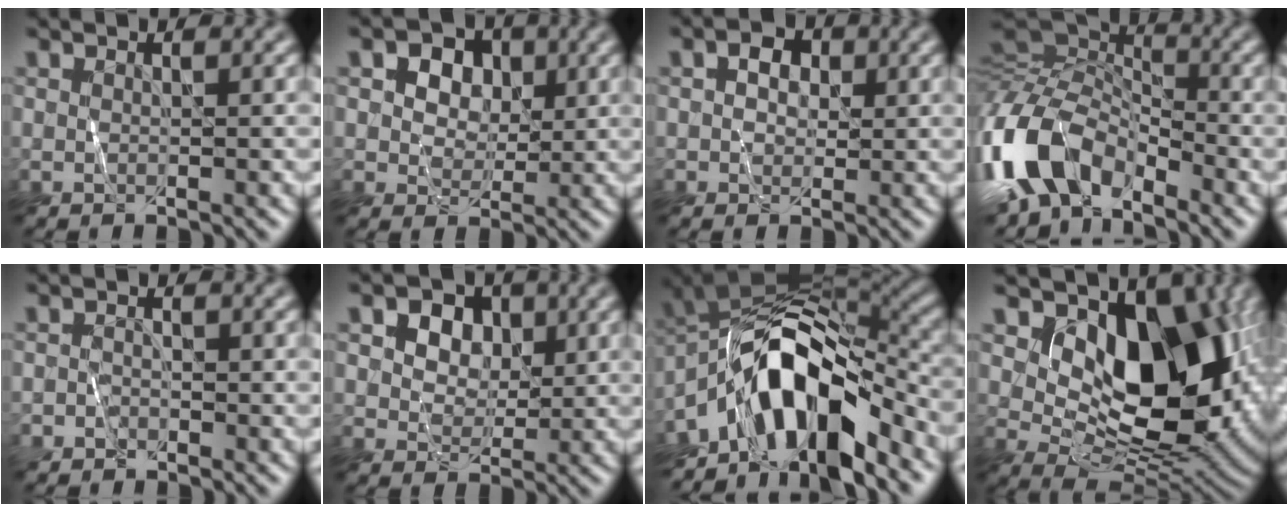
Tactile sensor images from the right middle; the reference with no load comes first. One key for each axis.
{"total": 5.7, "fx": 2.6, "fy": 4.1, "fz": 3.1, "tx": -0.043, "ty": 0.026, "tz": 0.017}
{"total": 1.8, "fx": 0.5, "fy": 1.5, "fz": 0.8, "tx": -0.013, "ty": 0.011, "tz": 0.006}
{"total": 11.3, "fx": -5.4, "fy": 6.8, "fz": 7.2, "tx": -0.150, "ty": -0.004, "tz": -0.112}
{"total": 0.8, "fx": -0.7, "fy": 0.3, "fz": -0.3, "tx": 0.008, "ty": 0.010, "tz": -0.013}
{"total": 6.3, "fx": 3.1, "fy": 4.4, "fz": 3.4, "tx": -0.056, "ty": 0.025, "tz": 0.031}
{"total": 10.8, "fx": -5.6, "fy": 4.8, "fz": 7.9, "tx": -0.121, "ty": 0.020, "tz": -0.101}
{"total": 12.3, "fx": 2.7, "fy": 7.4, "fz": 9.4, "tx": -0.111, "ty": -0.007, "tz": 0.050}